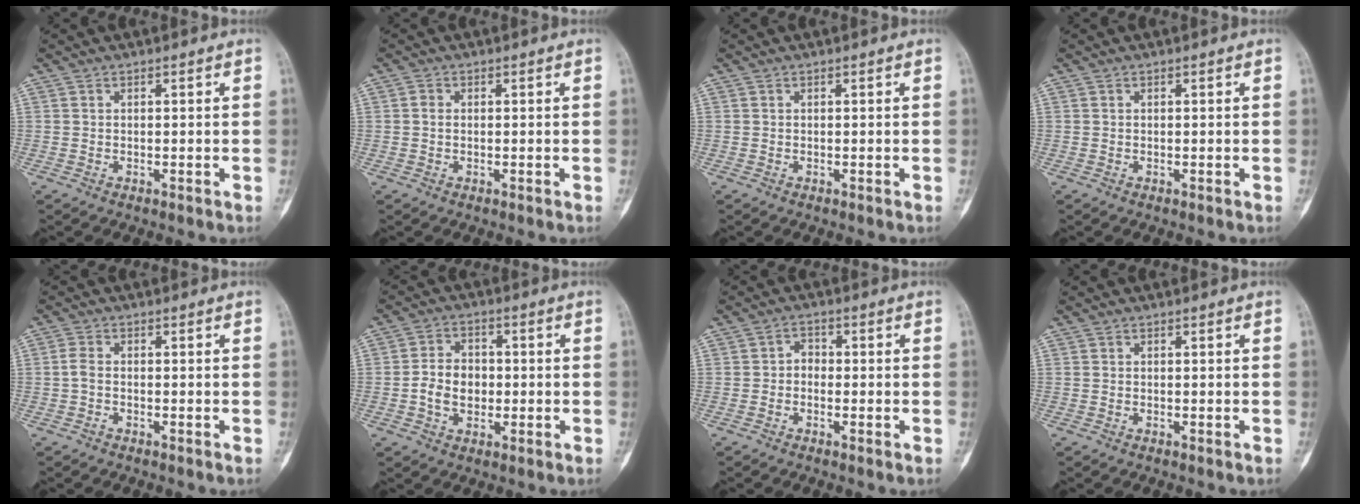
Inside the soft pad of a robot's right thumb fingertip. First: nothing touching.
{"total": 1.3, "force": [0.1, 1.0, 0.7], "torque": [-0.011, 0.002, 0.000]}
{"total": 0.0}
{"total": 0.0}
{"total": 1.9, "force": [-0.6, 1.1, 1.4], "torque": [-0.029, 0.007, -0.017]}
{"total": 6.9, "force": [-0.9, 5.3, 4.5], "torque": [-0.058, 0.017, -0.021]}
{"total": 2.4, "force": [-0.4, 1.8, 1.5], "torque": [-0.006, 0.007, -0.022]}
{"total": 0.0}